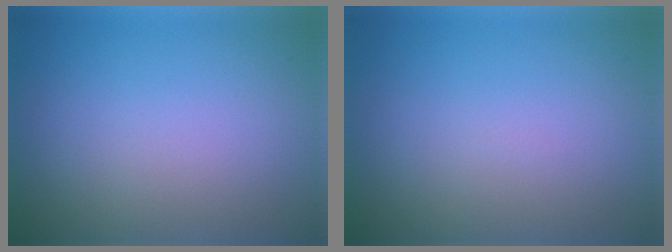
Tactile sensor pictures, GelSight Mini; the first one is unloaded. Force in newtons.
{"total": 0.0}